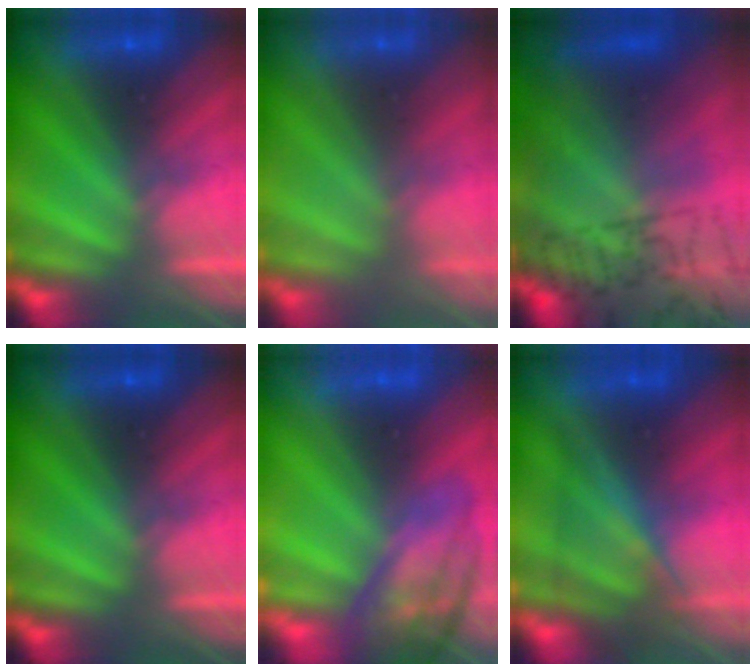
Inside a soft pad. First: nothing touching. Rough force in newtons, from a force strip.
{"total": 2.9}
{"total": 7.9}
{"total": 0.0}
{"total": 5.9}
{"total": 4.7}